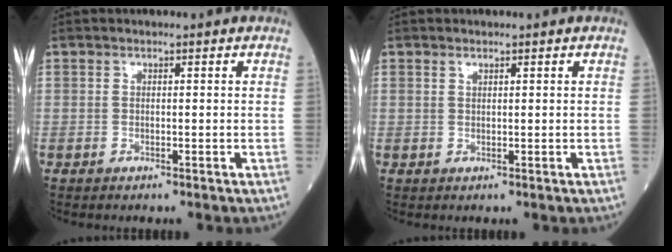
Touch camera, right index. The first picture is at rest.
{"total": 0.6, "force": [0.5, 0.2, 0.3], "torque": [-0.008, -0.001, 0.011]}